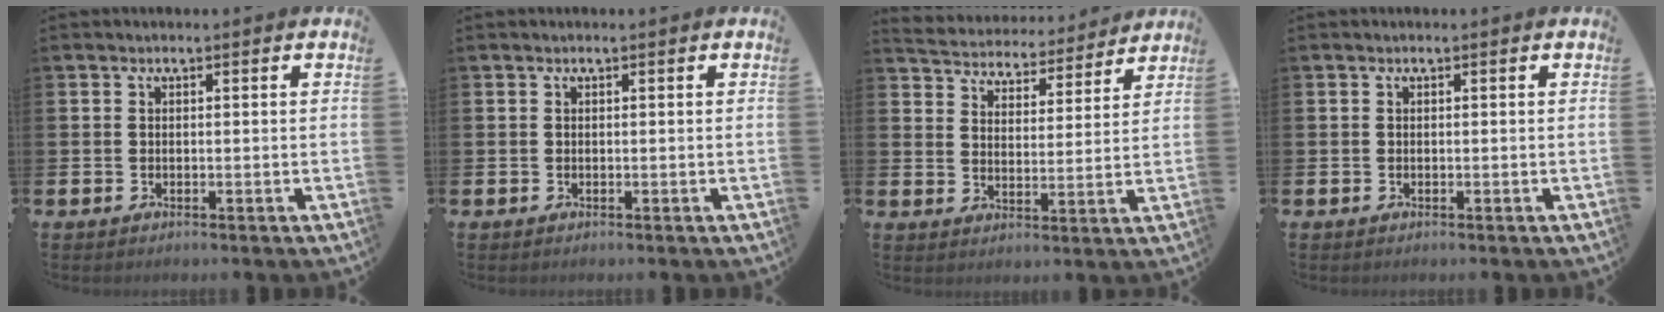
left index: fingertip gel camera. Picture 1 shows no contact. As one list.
[{"total": 0.0}, {"total": 5.0, "force": [4.9, 1.1, -0.1], "torque": [-0.020, -0.044, 0.082]}, {"total": 0.0}]